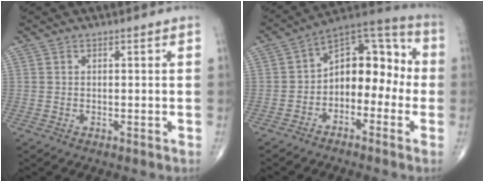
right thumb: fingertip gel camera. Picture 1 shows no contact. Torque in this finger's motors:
{"motor_torque": [0.06, 0.27, 0.71, -0.19, 0.10]}